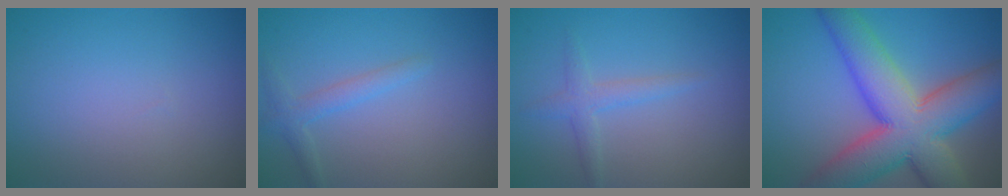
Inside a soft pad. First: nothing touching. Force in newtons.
{"total": 1.8, "press": 1.8, "slide": 0.1}
{"total": 1.8, "press": 1.8, "slide": 0.1}
{"total": 12.4, "press": 12.3, "slide": 0.7}